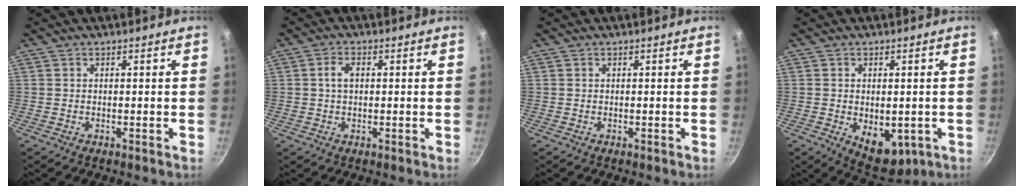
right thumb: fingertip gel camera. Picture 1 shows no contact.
{"total": 2.8, "force": [0.4, 1.6, 2.2], "torque": [-0.035, 0.006, 0.008]}
{"total": 0.0}
{"total": 8.7, "force": [-1.8, 5.4, 6.6], "torque": [-0.072, -0.010, -0.008]}